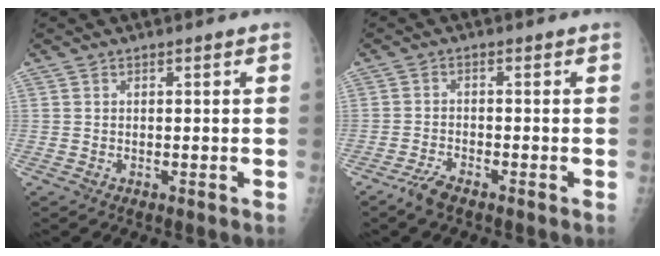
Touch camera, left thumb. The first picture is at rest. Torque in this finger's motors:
{"motor_torque": [-0.48, 0.39, 0.07, 0.02, 0.00]}